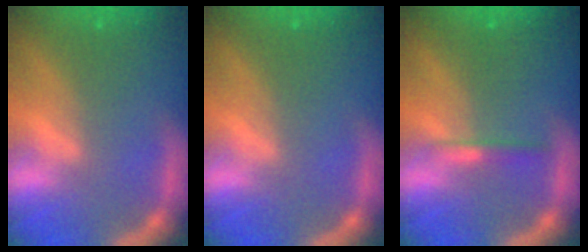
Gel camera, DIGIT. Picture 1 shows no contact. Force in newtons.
{"total": 0.0}
{"total": 1.4}